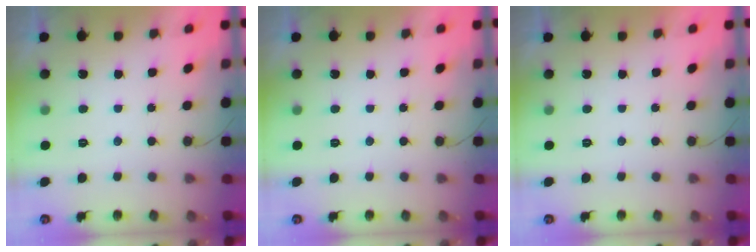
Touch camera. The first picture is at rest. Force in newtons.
{"total": 0.0}
{"total": 1.8, "press": 1.8, "slide": 0.1}